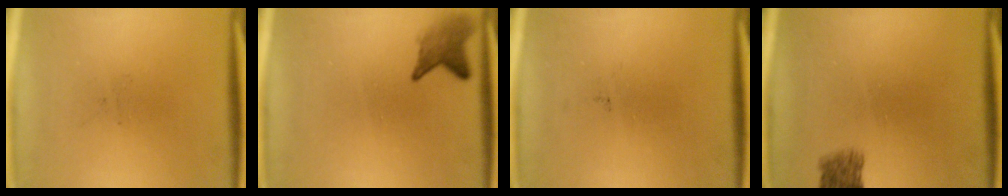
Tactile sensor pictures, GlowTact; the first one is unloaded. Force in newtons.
{"total": 2.9}
{"total": 0.0}
{"total": 2.9}